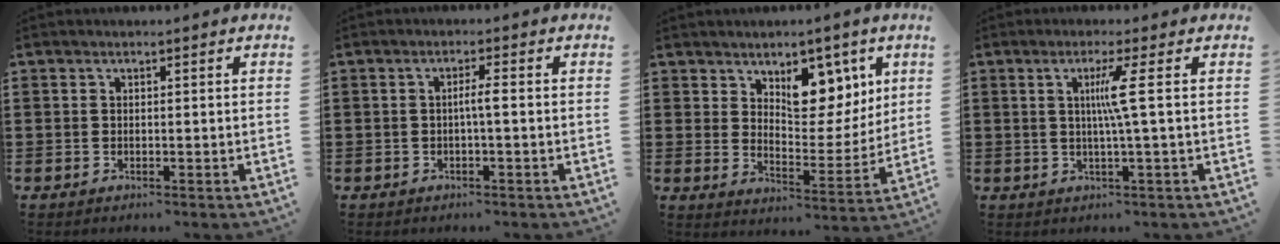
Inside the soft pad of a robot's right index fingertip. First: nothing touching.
{"total": 2.0, "force": [-0.3, 0.0, 2.0], "torque": [-0.038, 0.000, -0.008]}
{"total": 8.8, "force": [5.7, 5.2, 4.3], "torque": [-0.066, -0.029, 0.095]}
{"total": 4.6, "force": [0.5, -1.1, 4.4], "torque": [-0.085, -0.010, 0.002]}